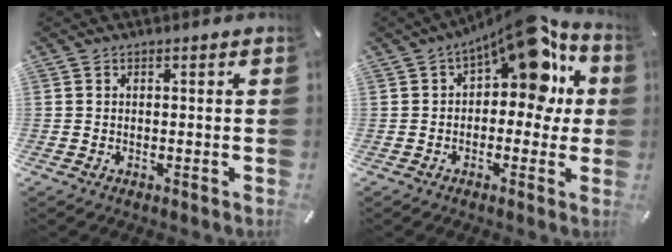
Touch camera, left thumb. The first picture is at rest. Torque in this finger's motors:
{"motor_torque": [2.49, 2.52, 0.45, -0.14, 0.18]}